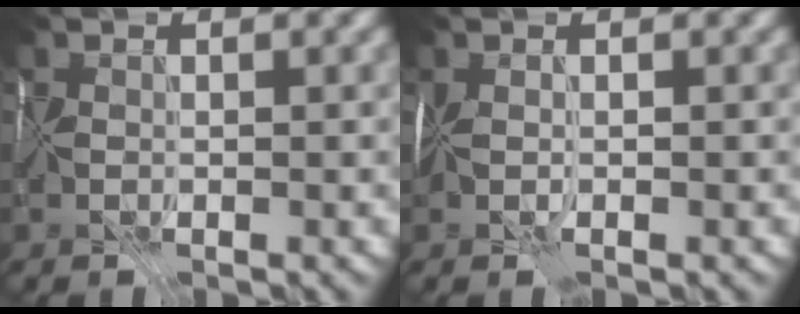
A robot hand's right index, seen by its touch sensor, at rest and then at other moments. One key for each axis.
{"total": 1.7, "fx": -0.5, "fy": 0.6, "fz": 1.5, "tx": -0.028, "ty": -0.003, "tz": -0.013}